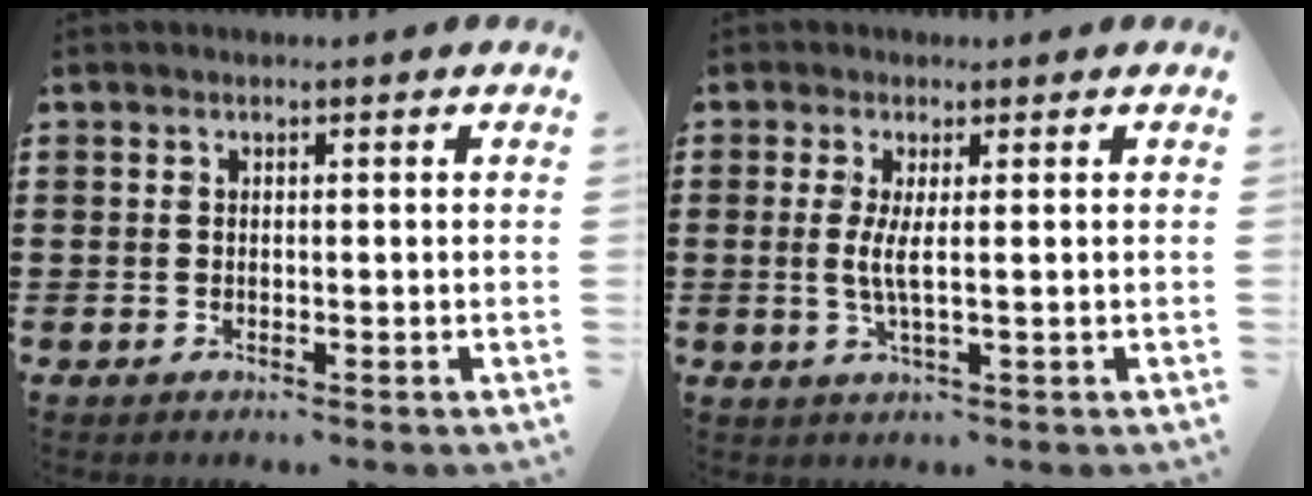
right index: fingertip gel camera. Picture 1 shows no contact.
{"total": 3.4, "force": [0.2, -0.2, 3.4], "torque": [-0.072, -0.013, 0.002]}